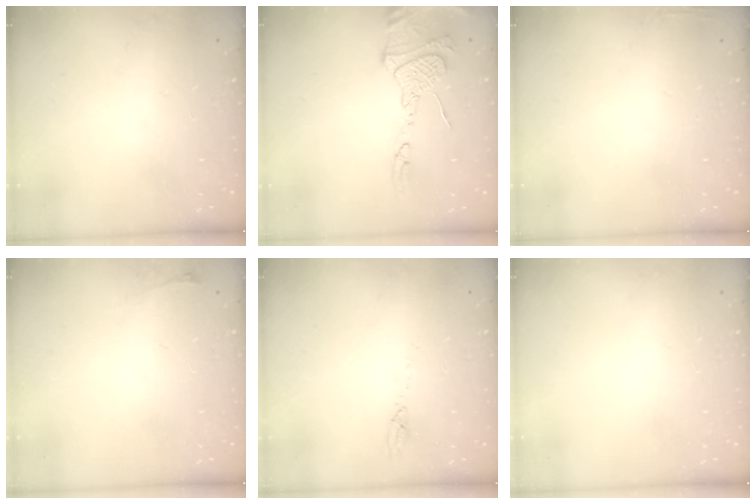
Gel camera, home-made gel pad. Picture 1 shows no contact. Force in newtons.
{"total": 13.9, "press": 13.8, "slide": 1.3}
{"total": 3.1, "press": 3.0, "slide": 0.8}
{"total": 2.8, "press": 2.1, "slide": 1.9}
{"total": 2.7, "press": 2.7, "slide": 0.2}
{"total": 0.0}